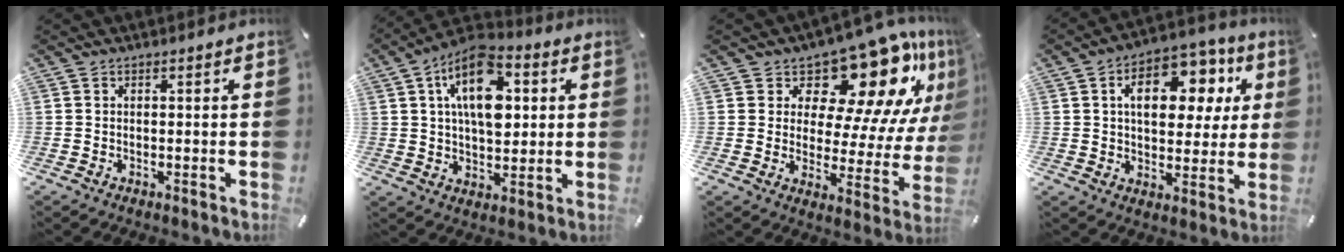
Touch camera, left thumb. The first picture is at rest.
{"total": 15.3, "force": [4.6, 9.0, 11.5], "torque": [-0.203, -0.009, 0.078]}
{"total": 17.2, "force": [11.8, 8.2, 9.4], "torque": [-0.127, -0.108, 0.196]}
{"total": 14.5, "force": [5.0, 9.3, 9.9], "torque": [-0.140, -0.011, 0.082]}